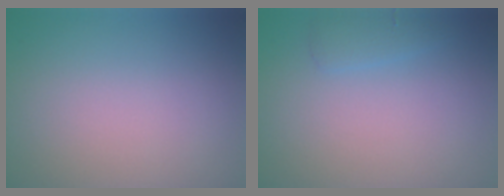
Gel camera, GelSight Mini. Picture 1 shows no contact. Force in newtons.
{"total": 1.3, "press": 1.3, "slide": 0.1}